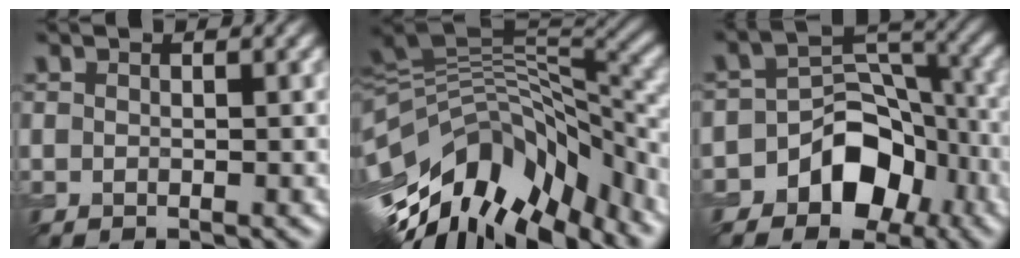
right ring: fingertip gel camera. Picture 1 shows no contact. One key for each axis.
{"total": 13.5, "fx": -6.1, "fy": 6.5, "fz": 10.1, "tx": -0.191, "ty": 0.021, "tz": -0.113}
{"total": 7.5, "fx": -3.9, "fy": 5.4, "fz": 3.4, "tx": -0.023, "ty": 0.021, "tz": -0.066}